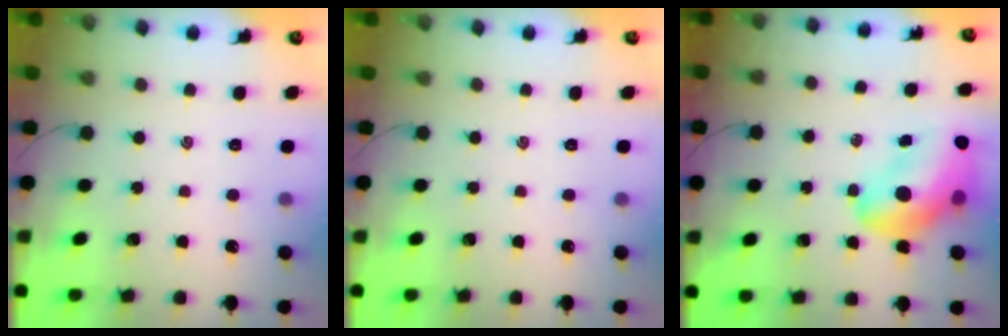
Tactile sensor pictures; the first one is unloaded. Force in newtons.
{"total": 0.0}
{"total": 15.3, "press": 14.7, "slide": 4.3}